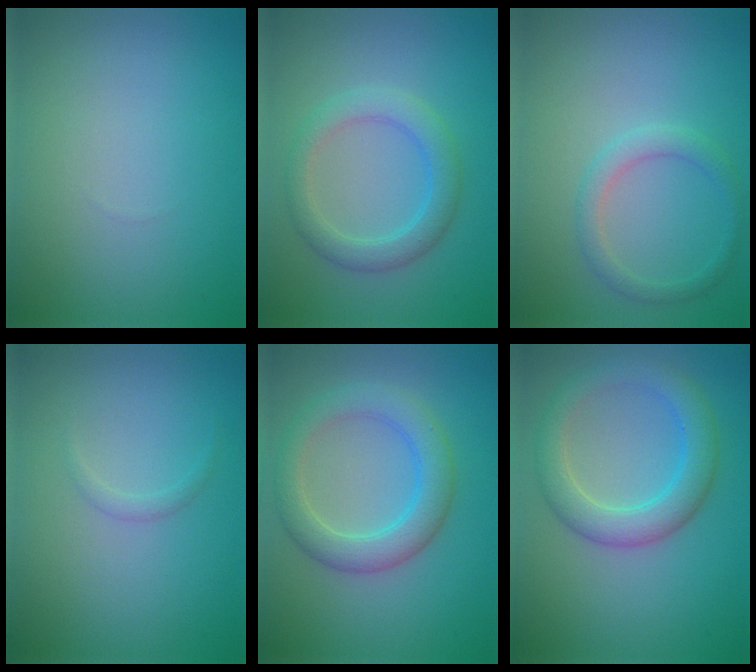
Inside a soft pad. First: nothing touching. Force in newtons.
{"total": 3.4, "press": 3.4, "slide": 0.0}
{"total": 2.0, "press": 2.0, "slide": 0.1}
{"total": 0.7, "press": 0.7, "slide": 0.0}
{"total": 4.5, "press": 4.5, "slide": 0.1}
{"total": 4.4, "press": 4.4, "slide": 0.3}